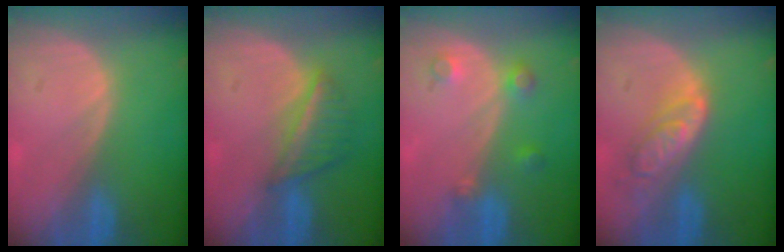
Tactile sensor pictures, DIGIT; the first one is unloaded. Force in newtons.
{"total": 5.6, "press": 5.2, "slide": 2.1}
{"total": 3.4, "press": 3.1, "slide": 1.5}
{"total": 6.2, "press": 5.5, "slide": 2.8}